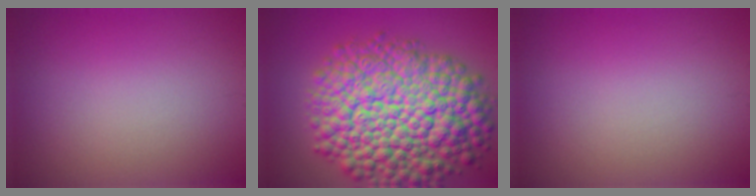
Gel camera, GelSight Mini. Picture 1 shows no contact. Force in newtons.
{"total": 15.5, "press": 15.5, "slide": 0.6}
{"total": 0.0}